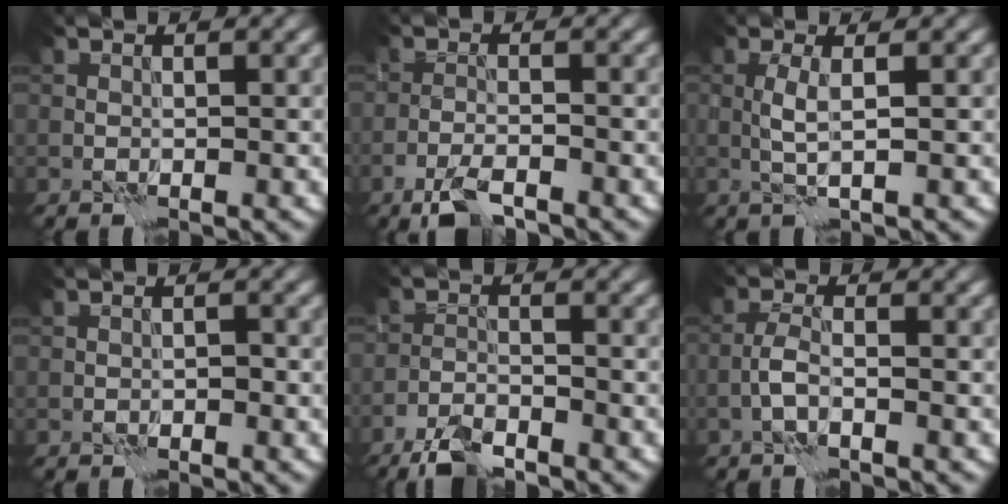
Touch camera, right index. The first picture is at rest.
{"total": 3.3, "force": [-2.3, 1.0, 2.2], "torque": [-0.049, -0.002, -0.049]}
{"total": 1.9, "force": [0.4, 0.3, 1.9], "torque": [-0.043, 0.003, 0.006]}
{"total": 0.6, "force": [-0.3, 0.3, 0.4], "torque": [-0.007, 0.004, -0.005]}
{"total": 4.0, "force": [-3.2, 1.1, 2.0], "torque": [-0.043, -0.004, -0.069]}
{"total": 1.7, "force": [-0.9, 0.3, 1.5], "torque": [-0.032, 0.006, -0.022]}